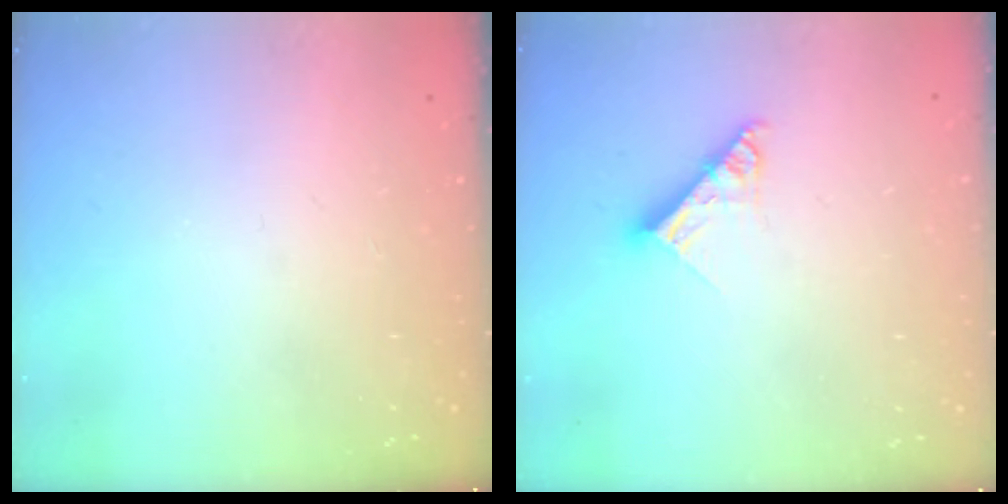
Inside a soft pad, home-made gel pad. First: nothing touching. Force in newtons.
{"total": 8.6, "press": 8.6, "slide": 0.8}